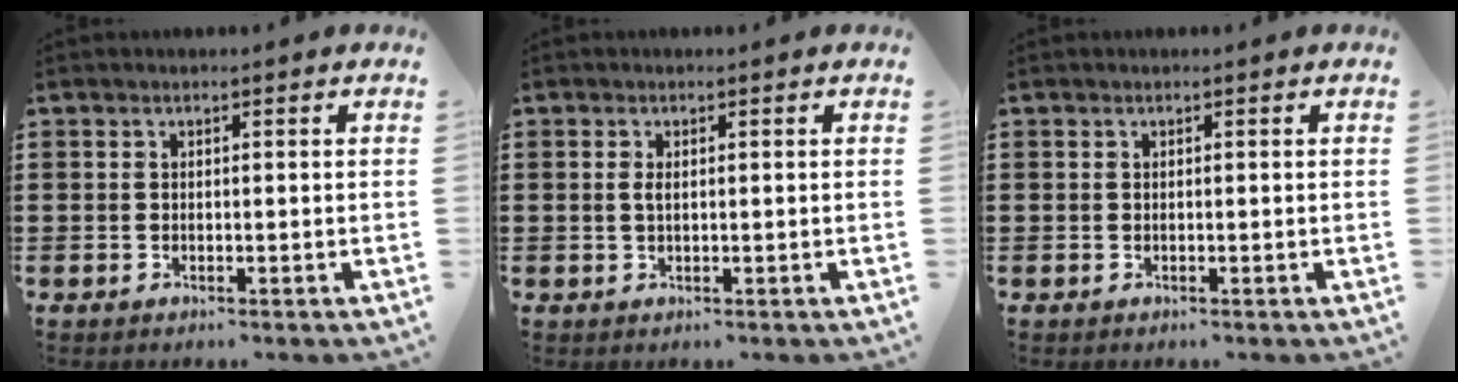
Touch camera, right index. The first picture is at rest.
{"total": 1.3, "force": [0.1, 0.5, 1.2], "torque": [-0.025, 0.004, 0.001]}
{"total": 0.0}